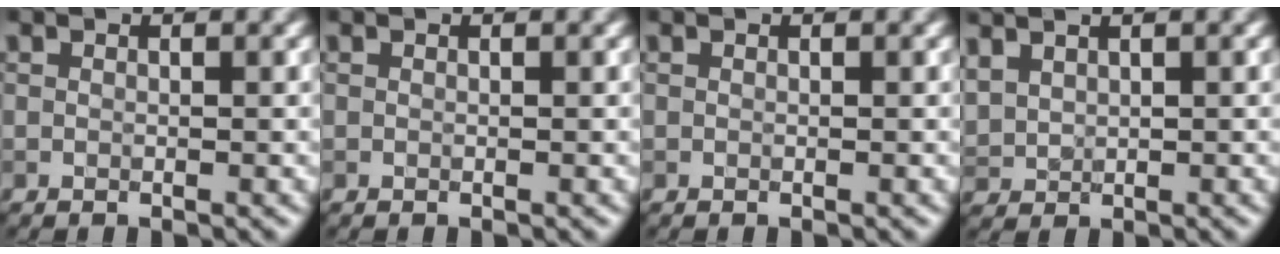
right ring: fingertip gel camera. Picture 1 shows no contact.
{"total": 0.0}
{"total": 0.0}
{"total": 1.9, "force": [1.5, 0.9, 0.7], "torque": [-0.020, 0.006, 0.039]}